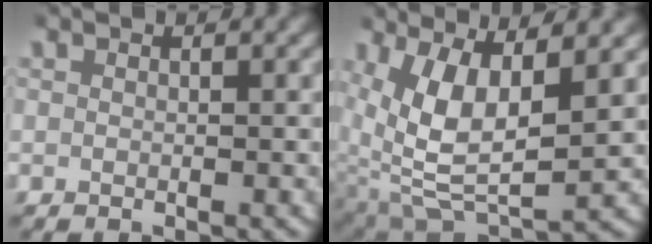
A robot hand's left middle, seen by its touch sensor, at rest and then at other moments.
{"total": 8.1, "force": [0.9, 4.5, 6.7], "torque": [-0.148, -0.029, 0.034]}